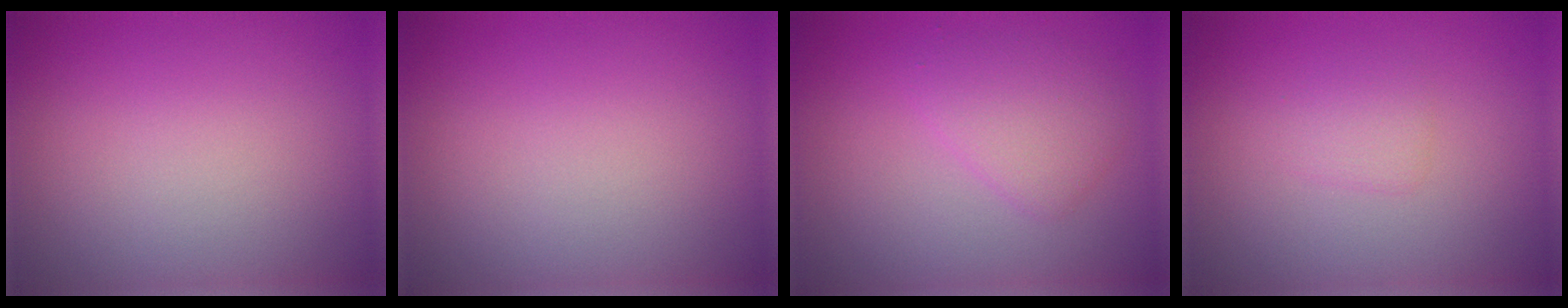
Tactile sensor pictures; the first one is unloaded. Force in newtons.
{"total": 0.0}
{"total": 2.7, "press": 2.7, "slide": 0.2}
{"total": 1.2, "press": 1.2, "slide": 0.1}